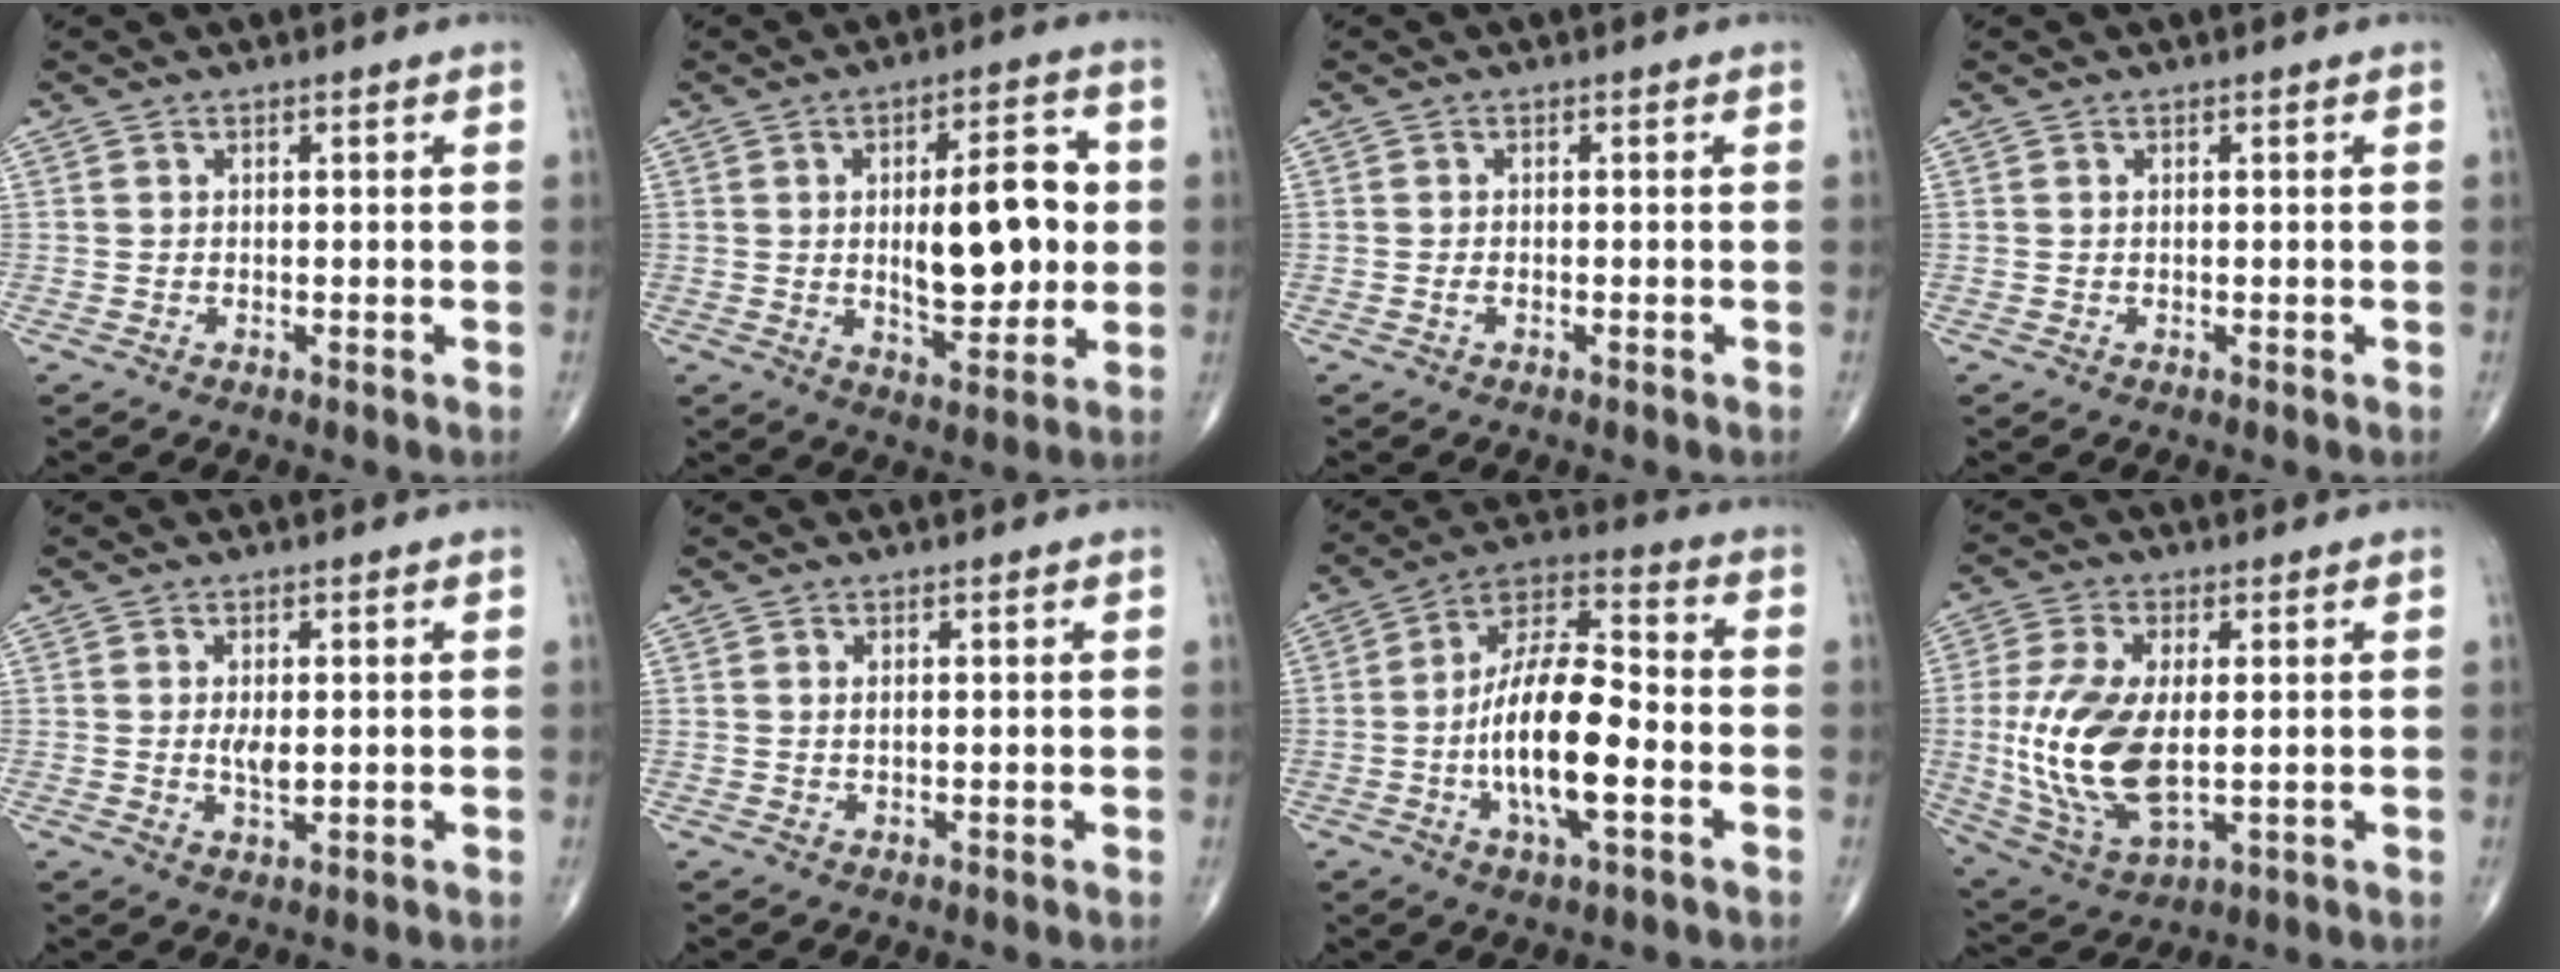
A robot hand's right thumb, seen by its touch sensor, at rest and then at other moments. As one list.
[{"total": 14.7, "force": [0.8, 6.3, 13.2], "torque": [-0.164, 0.000, 0.017]}, {"total": 0.7, "force": [-0.3, 0.2, 0.6], "torque": [-0.014, 0.000, -0.007]}, {"total": 0.0}, {"total": 2.9, "force": [0.1, 1.2, 2.6], "torque": [-0.047, -0.006, 0.003]}, {"total": 0.7, "force": [0.2, 0.2, 0.6], "torque": [-0.014, -0.001, 0.004]}, {"total": 16.5, "force": [-3.8, 6.0, 14.9], "torque": [-0.267, 0.033, -0.073]}, {"total": 16.1, "force": [-0.3, 8.0, 14.0], "torque": [-0.300, -0.013, 0.008]}]